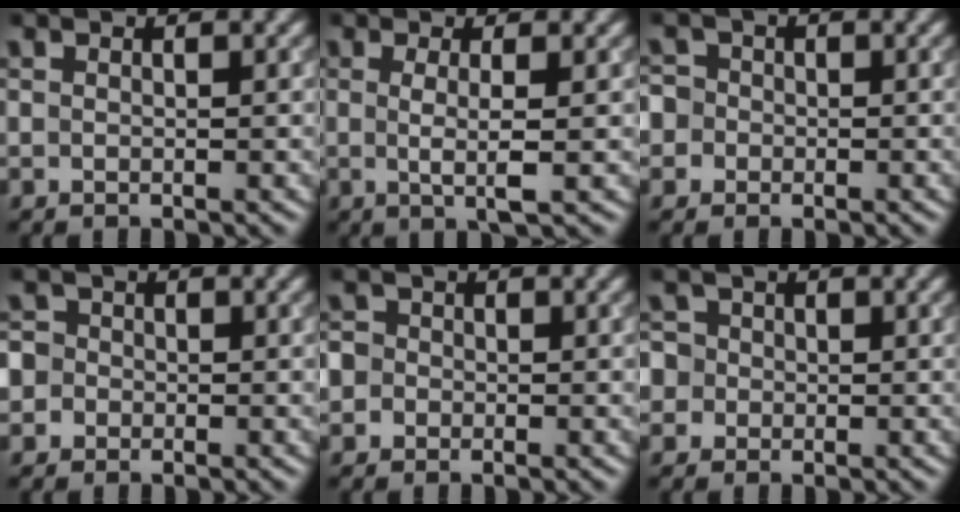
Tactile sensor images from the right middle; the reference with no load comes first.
{"total": 2.7, "force": [0.0, 0.5, 2.6], "torque": [-0.047, -0.006, -0.001]}
{"total": 3.4, "force": [-0.7, 3.2, 0.9], "torque": [0.005, 0.020, -0.044]}
{"total": 3.0, "force": [-0.7, 2.9, 0.7], "torque": [0.008, 0.018, -0.042]}
{"total": 2.5, "force": [-0.5, 2.4, 0.6], "torque": [0.008, 0.015, -0.035]}
{"total": 4.1, "force": [-0.4, 3.9, 1.2], "torque": [-0.009, 0.026, -0.033]}